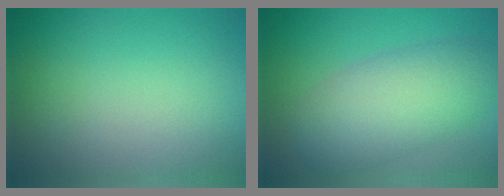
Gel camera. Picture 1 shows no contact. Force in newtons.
{"total": 6.7, "press": 6.7, "slide": 0.3}